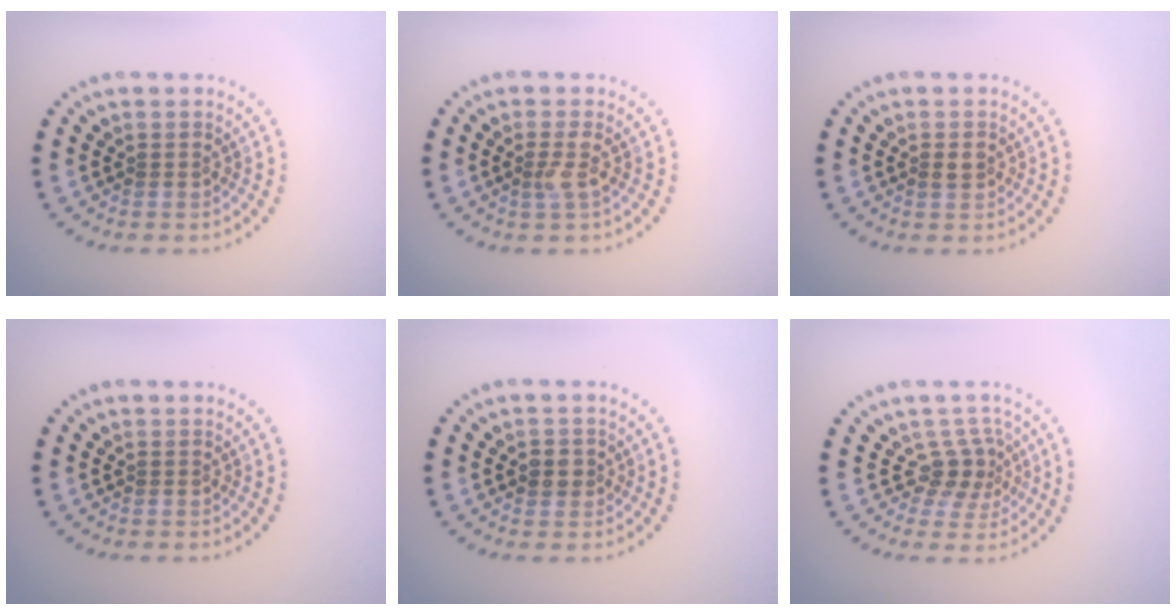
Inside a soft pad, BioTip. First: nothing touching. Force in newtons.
{"total": 1.5, "press": 1.2, "slide": 1.0}
{"total": 1.1, "press": 1.1, "slide": 0.1}
{"total": 0.0}
{"total": 1.7, "press": 1.6, "slide": 0.5}
{"total": 2.6, "press": 1.8, "slide": 1.8}